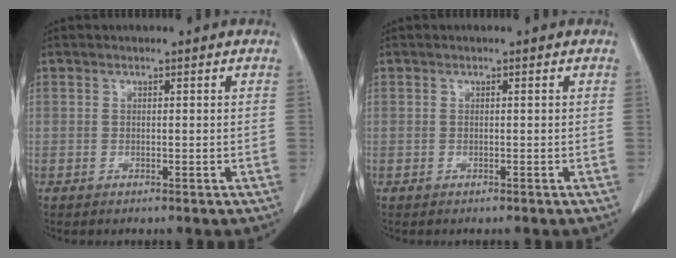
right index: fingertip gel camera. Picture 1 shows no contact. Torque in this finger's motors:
{"motor_torque": [-0.05, 0.05, -0.02, 0.00]}